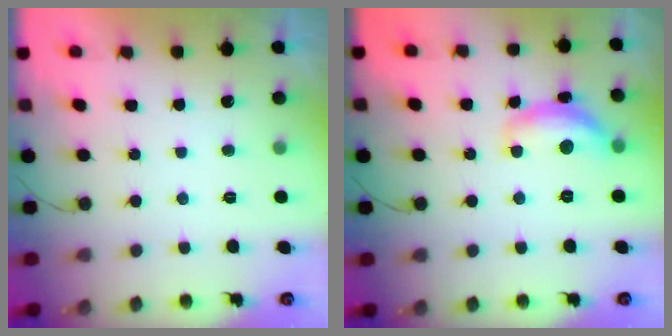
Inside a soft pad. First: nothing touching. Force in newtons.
{"total": 12.2, "press": 12.2, "slide": 0.6}